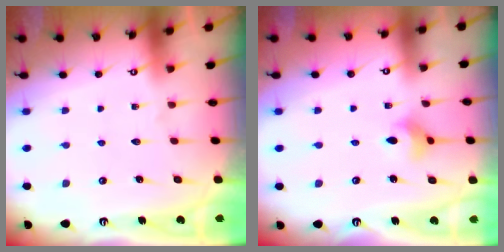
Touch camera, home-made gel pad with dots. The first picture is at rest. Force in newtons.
{"total": 5.0, "press": 5.0, "slide": 0.8}